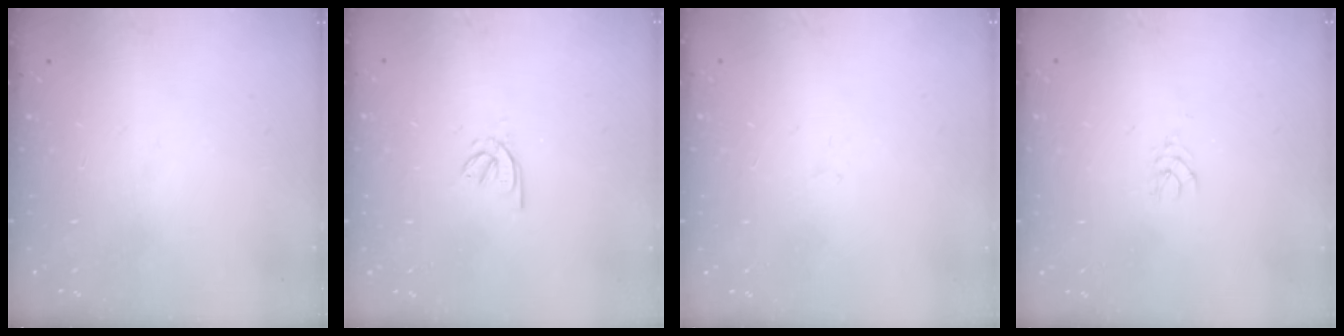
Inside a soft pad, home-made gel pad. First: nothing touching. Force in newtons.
{"total": 1.7, "press": 1.6, "slide": 0.5}
{"total": 0.0}
{"total": 2.5, "press": 2.4, "slide": 0.4}